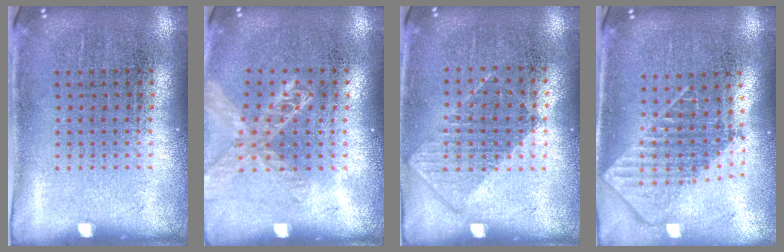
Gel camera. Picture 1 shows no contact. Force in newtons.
{"total": 1.4, "press": 1.4, "slide": 0.1}
{"total": 0.8, "press": 0.7, "slide": 0.3}
{"total": 2.0, "press": 1.5, "slide": 1.3}